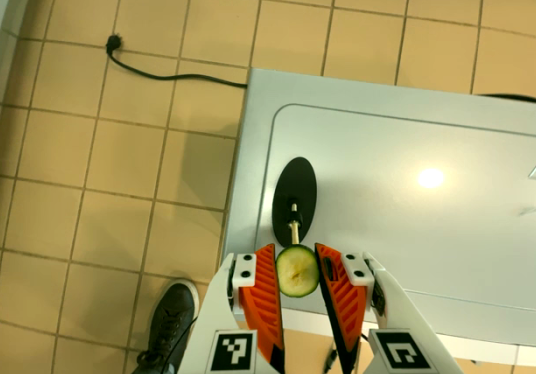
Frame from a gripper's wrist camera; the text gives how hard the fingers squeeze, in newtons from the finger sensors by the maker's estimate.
{"total": 6.3, "left": 6.4, "right": 6.3}